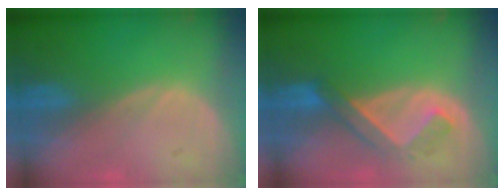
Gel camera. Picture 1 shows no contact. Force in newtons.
{"total": 5.1, "press": 4.8, "slide": 1.6}